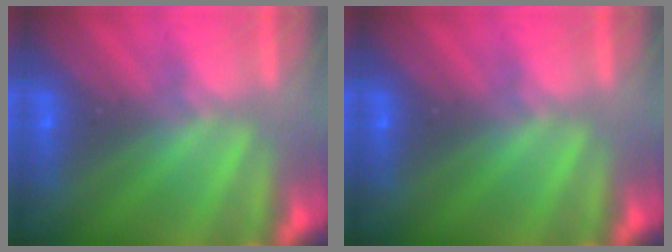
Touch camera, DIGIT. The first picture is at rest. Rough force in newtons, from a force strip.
{"total": 0.0}